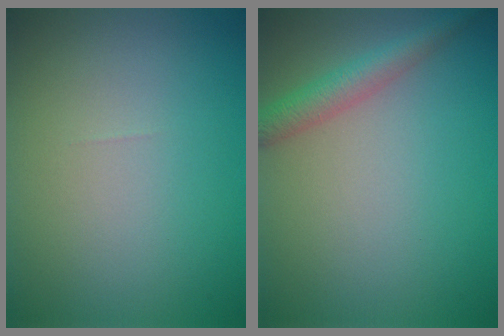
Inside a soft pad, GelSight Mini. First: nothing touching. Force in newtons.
{"total": 2.8, "press": 2.8, "slide": 0.1}